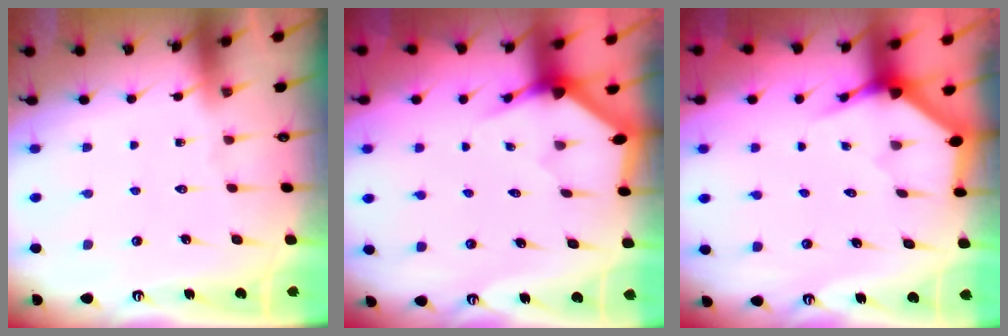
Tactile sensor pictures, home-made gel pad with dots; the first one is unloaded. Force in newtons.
{"total": 3.3, "press": 3.3, "slide": 0.2}
{"total": 3.5, "press": 3.5, "slide": 0.1}